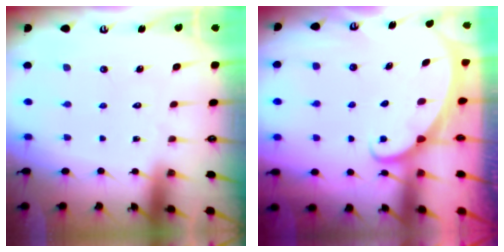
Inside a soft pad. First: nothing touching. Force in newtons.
{"total": 1.9, "press": 1.9, "slide": 0.1}